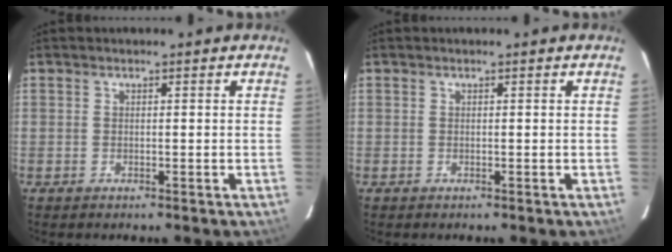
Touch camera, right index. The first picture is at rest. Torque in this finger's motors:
{"motor_torque": [0.00, 0.00, 0.00, 0.00]}